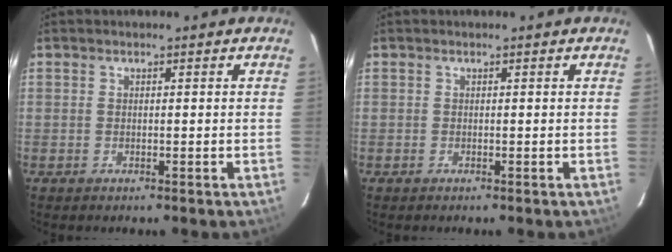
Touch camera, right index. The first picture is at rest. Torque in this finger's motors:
{"motor_torque": [0.10, 0.07, -0.01, 0.01]}